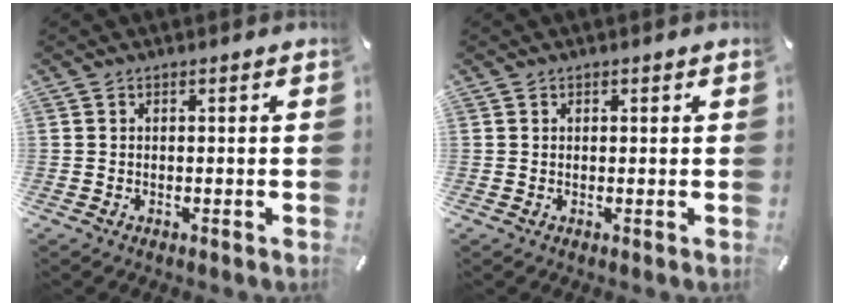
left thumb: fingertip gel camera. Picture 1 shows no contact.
{"total": 0.6, "force": [0.2, 0.5, 0.1], "torque": [0.000, 0.003, 0.004]}